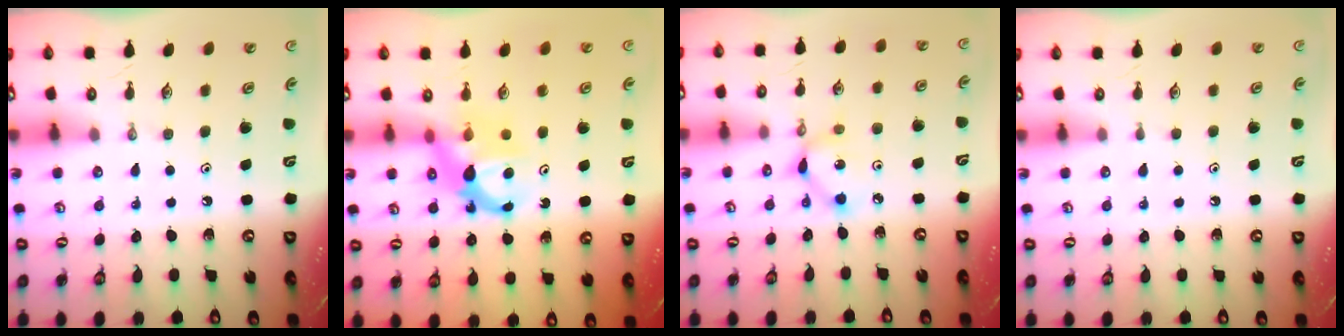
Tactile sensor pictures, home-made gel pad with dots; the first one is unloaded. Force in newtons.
{"total": 6.7, "press": 6.7, "slide": 0.2}
{"total": 6.2, "press": 6.2, "slide": 0.2}
{"total": 1.3, "press": 1.2, "slide": 0.3}